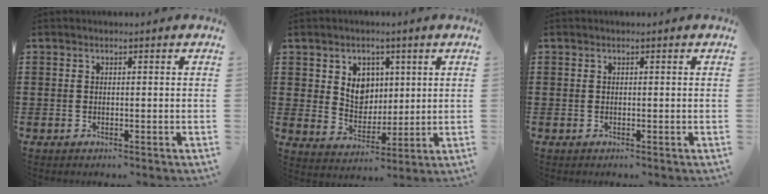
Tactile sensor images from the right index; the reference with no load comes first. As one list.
[{"total": 5.8, "force": [2.1, 4.9, 2.3], "torque": [-0.052, 0.008, 0.034]}, {"total": 0.0}]